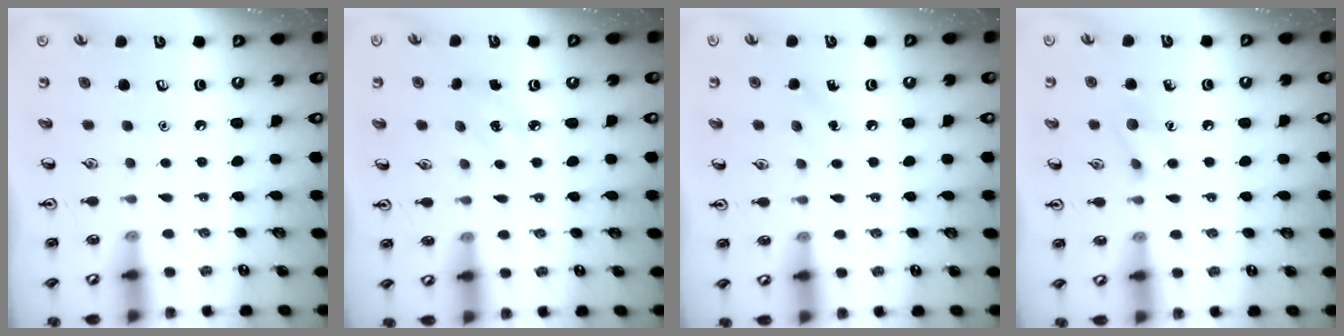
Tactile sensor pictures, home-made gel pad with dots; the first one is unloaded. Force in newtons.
{"total": 5.3, "press": 5.1, "slide": 1.3}
{"total": 5.4, "press": 5.2, "slide": 1.5}
{"total": 6.7, "press": 6.6, "slide": 0.9}